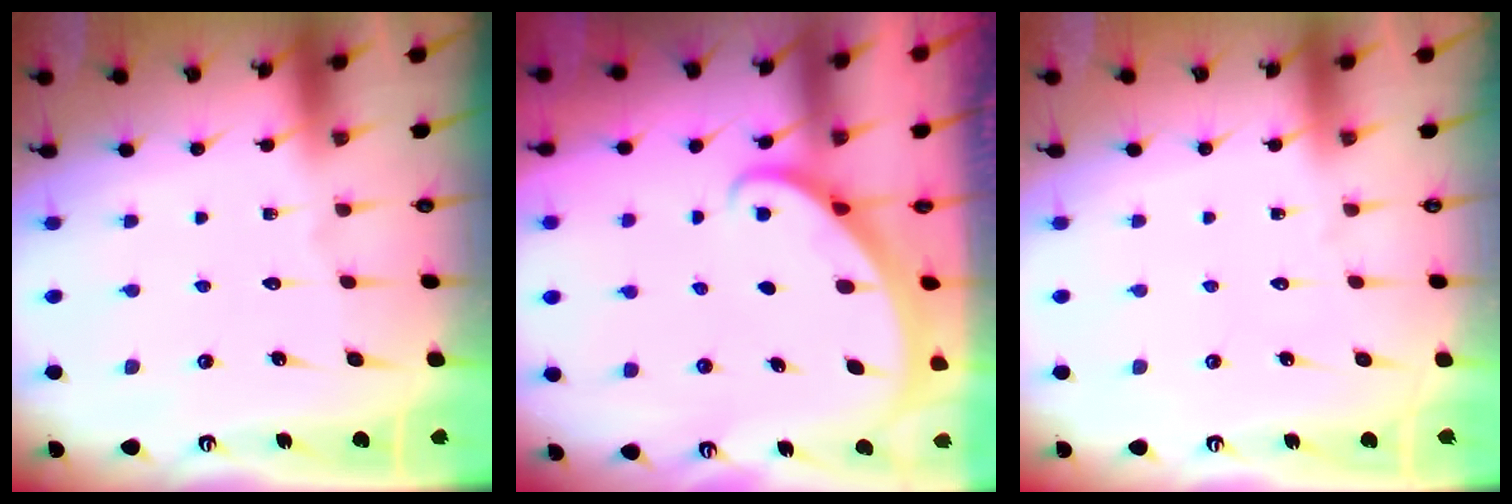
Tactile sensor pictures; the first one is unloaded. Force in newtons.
{"total": 1.8, "press": 1.8, "slide": 0.1}
{"total": 0.0}